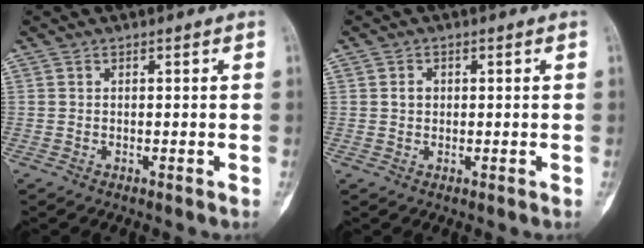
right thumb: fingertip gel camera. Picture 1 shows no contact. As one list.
[{"total": 1.8, "force": [0.3, 1.5, 1.0], "torque": [-0.012, 0.004, 0.005]}]